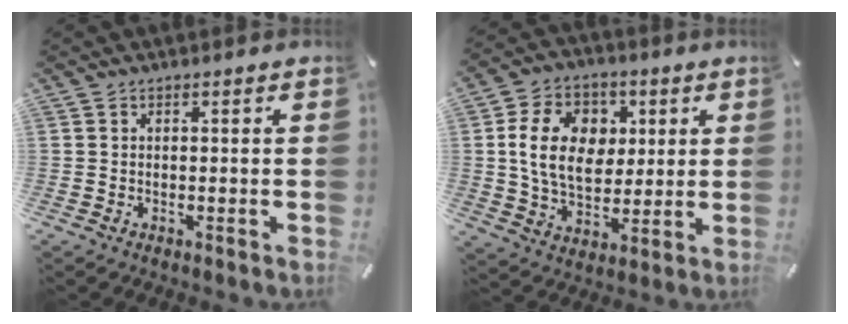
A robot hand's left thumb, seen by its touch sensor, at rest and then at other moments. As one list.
[{"total": 14.8, "force": [2.9, 11.1, 9.3], "torque": [-0.166, 0.015, 0.054]}]